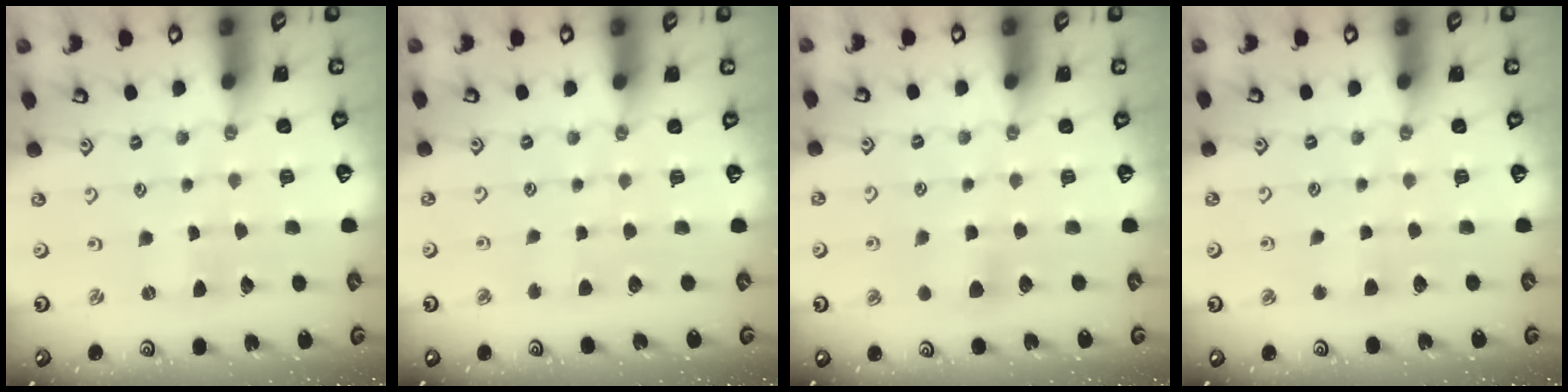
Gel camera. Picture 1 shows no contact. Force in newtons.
{"total": 2.7, "press": 2.6, "slide": 0.4}
{"total": 5.2, "press": 5.2, "slide": 0.6}
{"total": 3.3, "press": 3.3, "slide": 0.5}